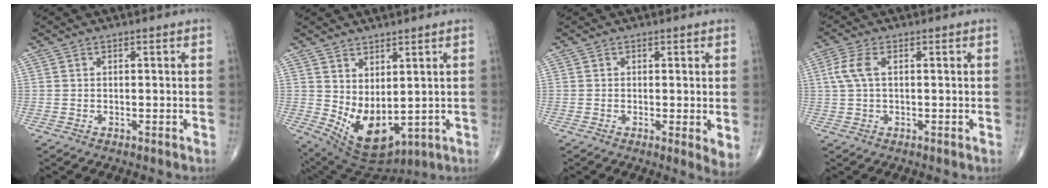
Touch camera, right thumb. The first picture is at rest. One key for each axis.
{"total": 11.0, "fx": 0.5, "fy": 5.9, "fz": 9.3, "tx": -0.147, "ty": -0.024, "tz": 0.041}
{"total": 3.3, "fx": 0.0, "fy": 0.9, "fz": 3.2, "tx": -0.049, "ty": -0.012, "tz": -0.006}
{"total": 4.3, "fx": 0.8, "fy": 1.9, "fz": 3.7, "tx": -0.104, "ty": 0.013, "tz": 0.014}